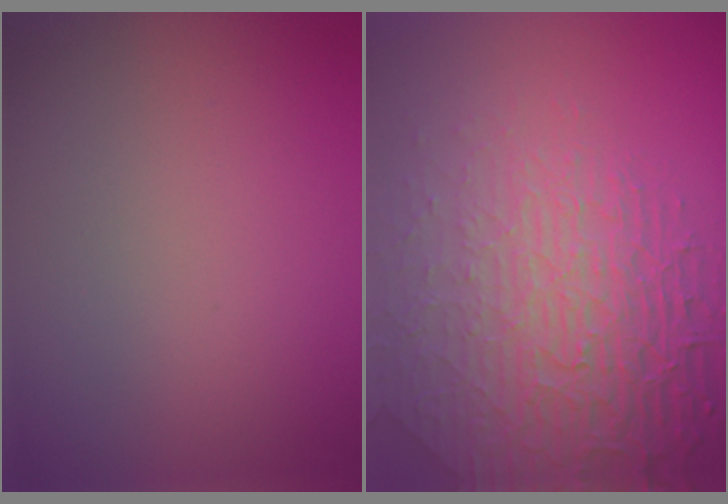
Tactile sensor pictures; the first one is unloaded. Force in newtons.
{"total": 8.8, "press": 6.0, "slide": 6.5}